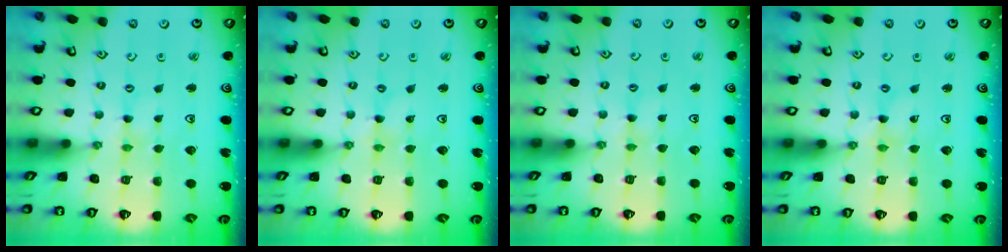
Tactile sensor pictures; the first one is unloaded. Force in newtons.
{"total": 0.0}
{"total": 1.5, "press": 1.4, "slide": 0.3}
{"total": 0.0}